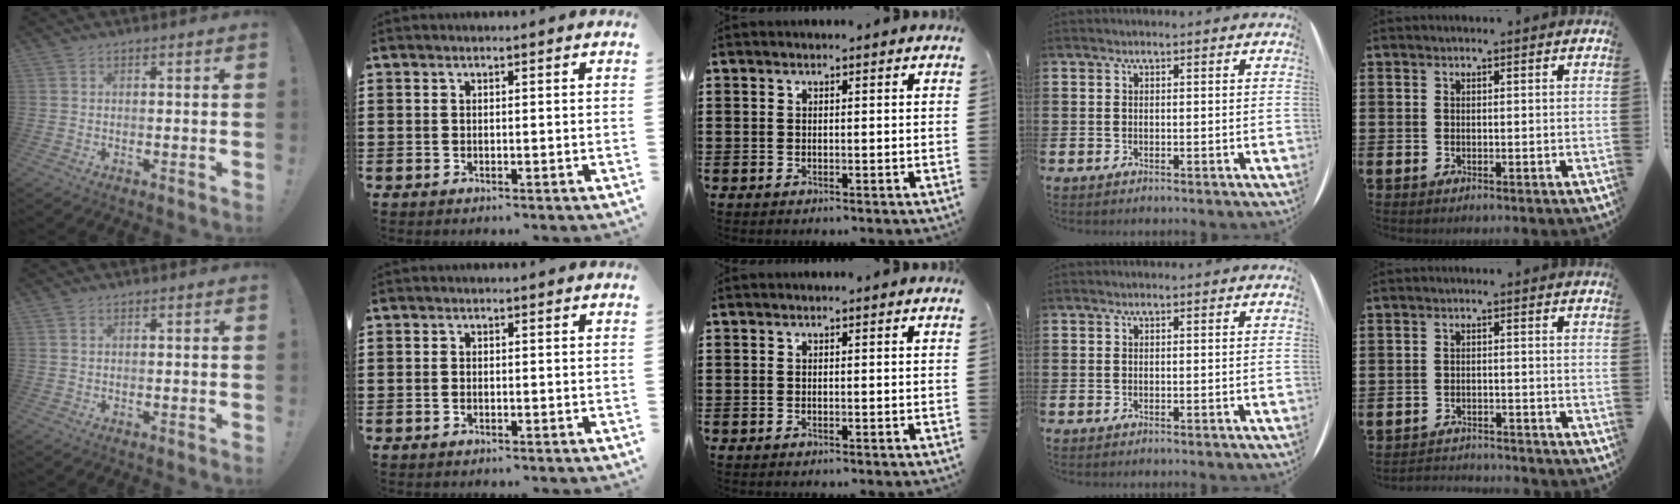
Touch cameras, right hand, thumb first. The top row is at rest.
{"thumb": {"total": 0.9, "force": [0.5, 0.6, 0.3], "torque": [-0.004, 0.001, 0.008]}, "index": {"total": 0.7, "force": [-0.3, 0.4, 0.5], "torque": [-0.012, -0.001, -0.006]}, "little": {"total": 2.2, "force": [-2.2, 0.0, -0.3], "torque": [-0.002, 0.003, -0.048]}}